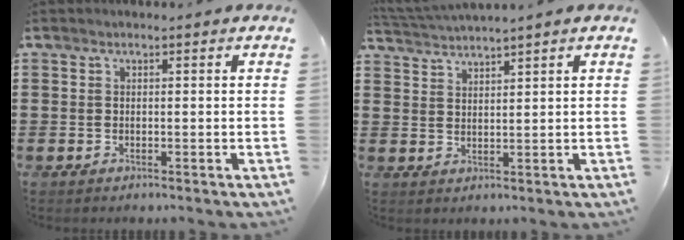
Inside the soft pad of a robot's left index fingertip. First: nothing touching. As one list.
[{"total": 2.4, "force": [2.3, -0.6, 0.1], "torque": [-0.009, -0.004, 0.044]}]